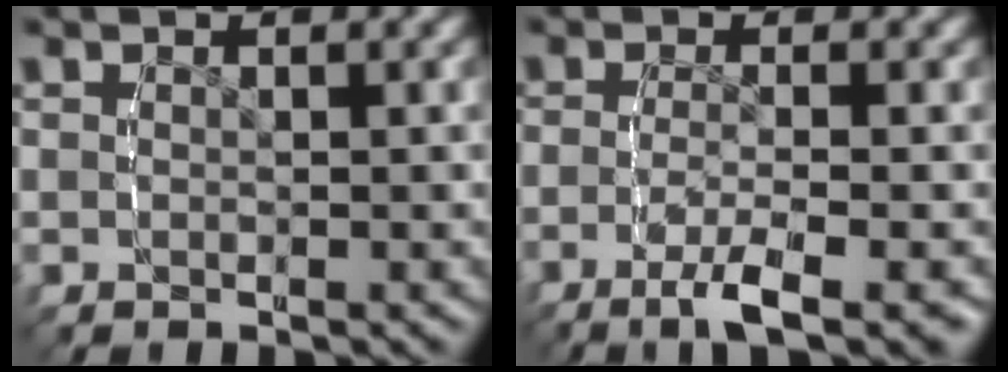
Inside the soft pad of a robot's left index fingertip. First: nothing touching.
{"total": 5.2, "force": [-3.1, 1.5, 3.8], "torque": [-0.078, -0.018, -0.048]}